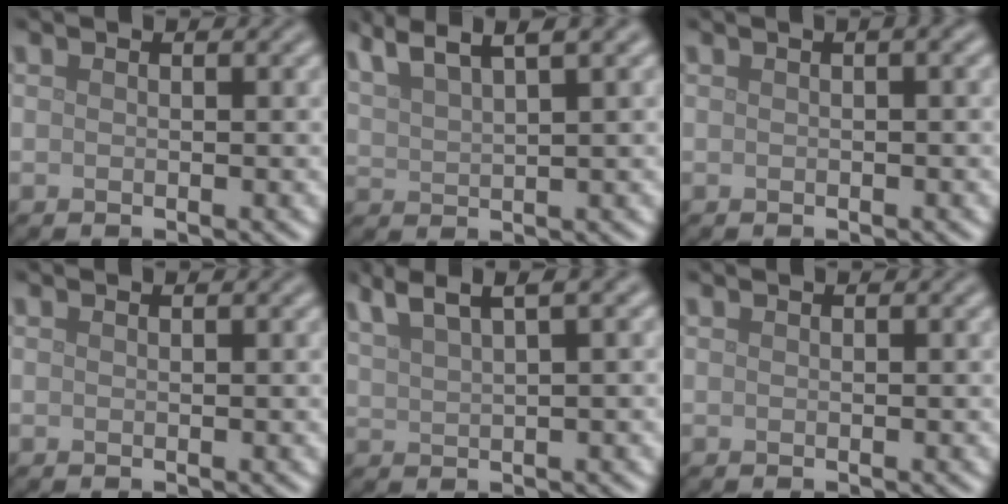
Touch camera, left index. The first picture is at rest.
{"total": 5.9, "force": [4.5, 1.2, 3.8], "torque": [-0.062, 0.020, 0.078]}
{"total": 1.7, "force": [0.6, 0.4, 1.5], "torque": [-0.019, 0.010, 0.006]}
{"total": 0.6, "force": [0.5, 0.1, 0.3], "torque": [-0.003, 0.003, 0.007]}
{"total": 5.4, "force": [4.0, 1.1, 3.5], "torque": [-0.058, 0.022, 0.072]}
{"total": 0.0}